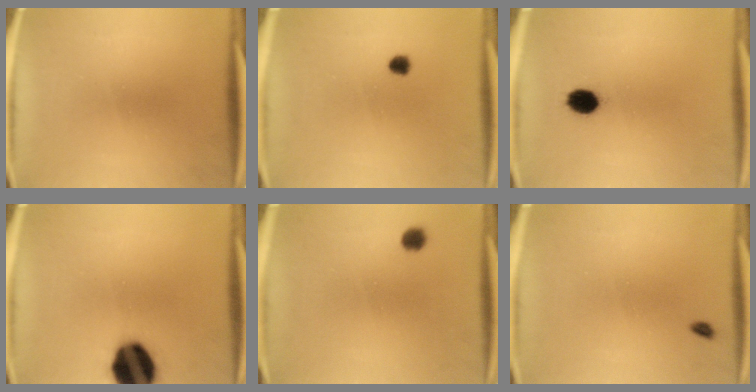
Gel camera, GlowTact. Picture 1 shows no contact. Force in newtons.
{"total": 2.3}
{"total": 4.7}
{"total": 16.3}
{"total": 1.8}
{"total": 1.1}